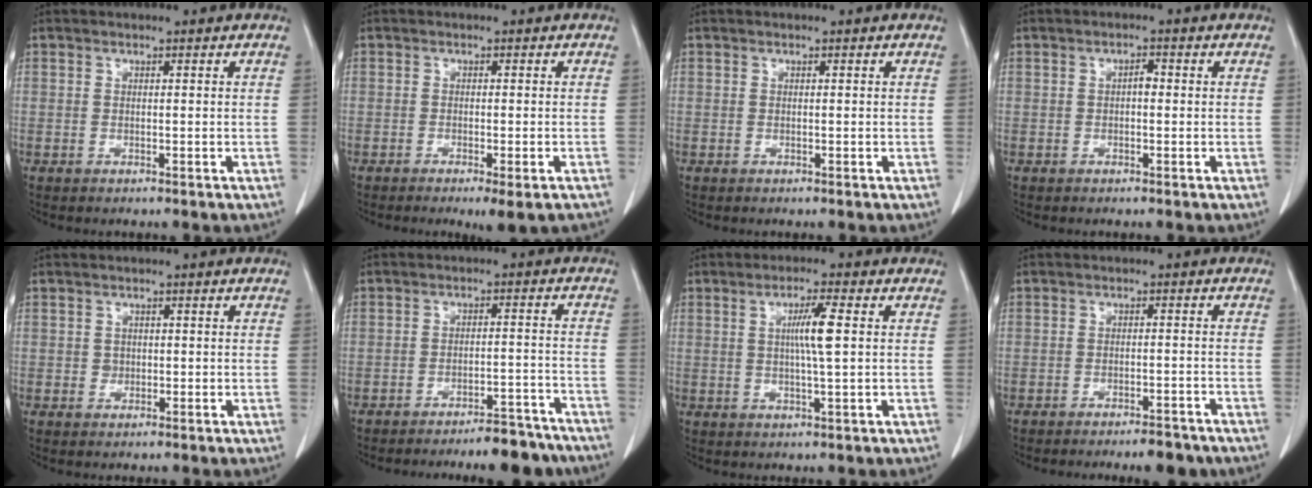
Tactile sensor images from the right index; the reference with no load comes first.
{"total": 4.0, "force": [-2.7, 0.8, 2.8], "torque": [-0.027, -0.007, -0.036]}
{"total": 0.0}
{"total": 1.3, "force": [-0.1, 0.6, 1.2], "torque": [-0.015, 0.005, -0.002]}
{"total": 1.2, "force": [-0.1, 1.1, 0.4], "torque": [-0.007, 0.003, 0.002]}
{"total": 11.1, "force": [-10.1, 1.9, 4.0], "torque": [-0.028, 0.017, -0.134]}
{"total": 5.0, "force": [0.7, -0.3, 4.9], "torque": [-0.089, -0.002, 0.014]}
{"total": 6.1, "force": [-5.2, 1.5, 2.7], "torque": [-0.021, 0.000, -0.071]}